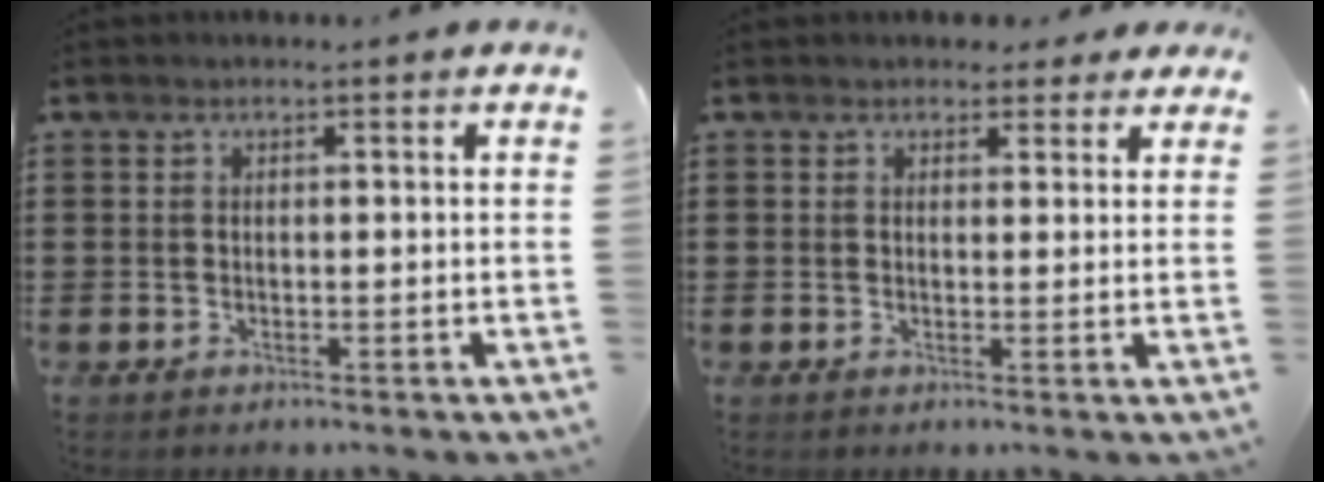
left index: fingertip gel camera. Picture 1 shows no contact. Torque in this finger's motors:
{"motor_torque": [1.83, 0.31, 0.05, -0.07]}